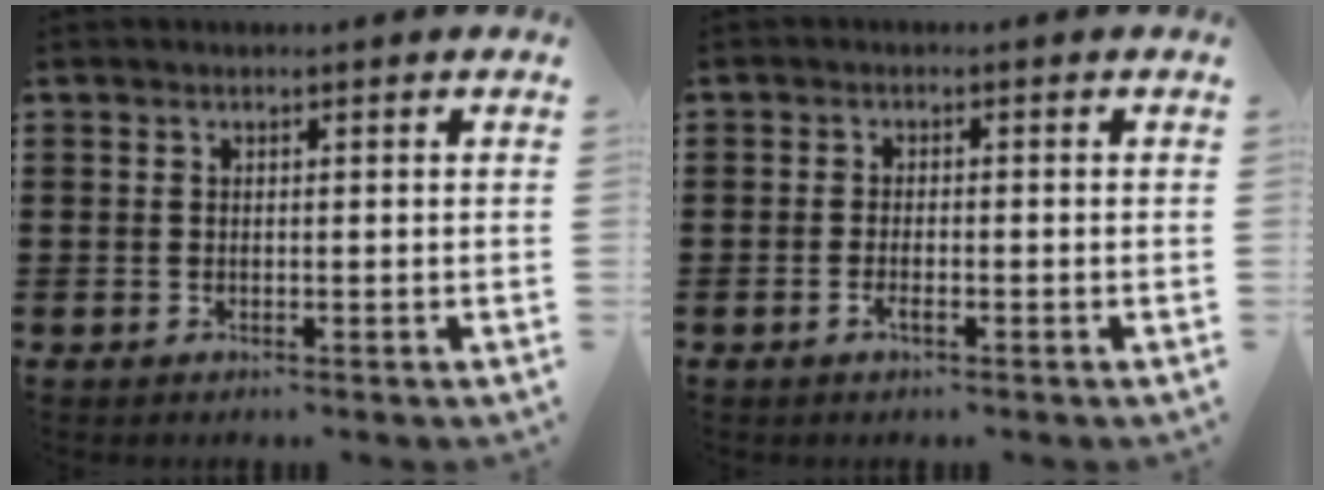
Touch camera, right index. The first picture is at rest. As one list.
[{"total": 1.5, "force": [-0.8, 0.3, 1.2], "torque": [-0.029, -0.005, -0.017]}]